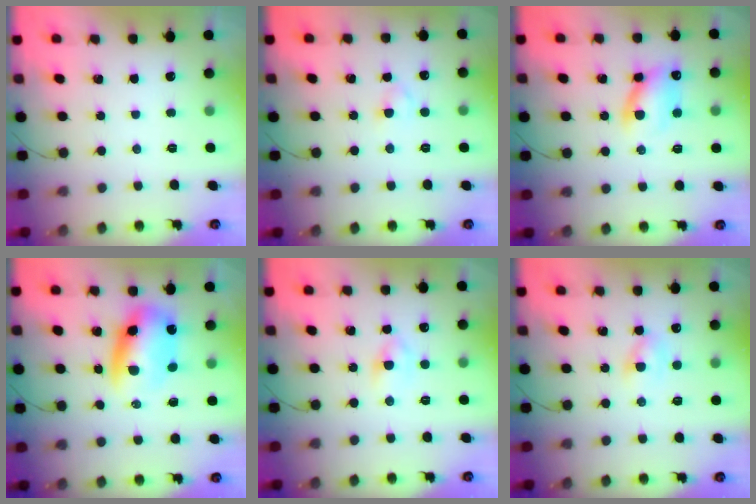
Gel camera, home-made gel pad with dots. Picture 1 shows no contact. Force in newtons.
{"total": 2.7, "press": 2.4, "slide": 1.1}
{"total": 11.0, "press": 10.9, "slide": 1.5}
{"total": 9.0, "press": 8.7, "slide": 2.5}
{"total": 3.0, "press": 2.8, "slide": 1.2}
{"total": 2.4, "press": 2.2, "slide": 1.0}